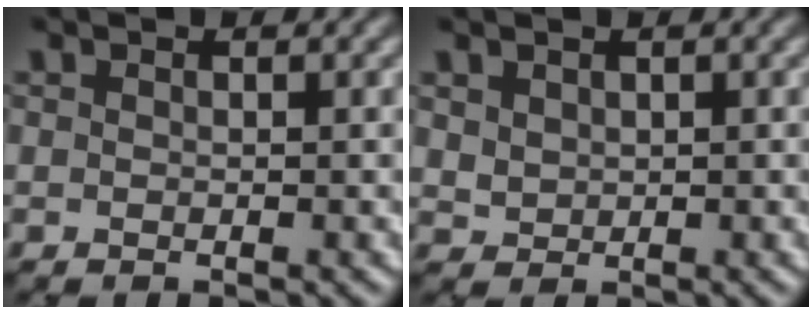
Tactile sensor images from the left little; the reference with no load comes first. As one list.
[{"total": 1.4, "force": [0.6, 1.2, 0.6], "torque": [-0.020, 0.001, 0.022]}]